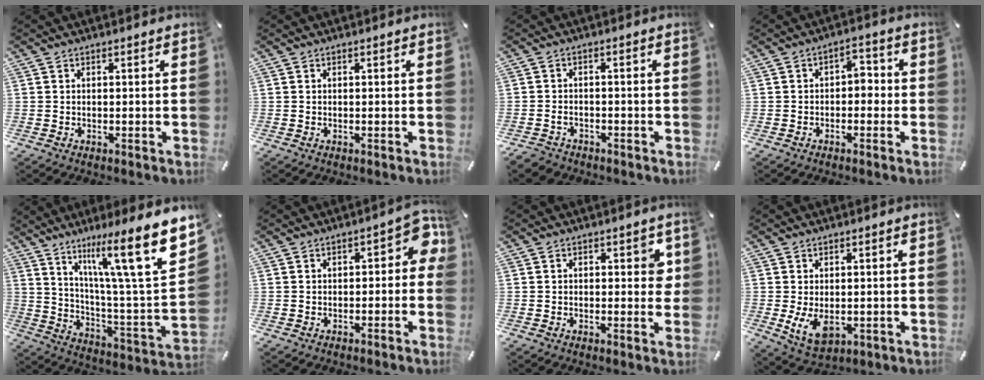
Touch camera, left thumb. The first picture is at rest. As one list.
[{"total": 0.0}, {"total": 2.9, "force": [-2.1, 1.8, 0.9], "torque": [-0.023, 0.009, -0.044]}, {"total": 3.4, "force": [-1.8, 2.2, 1.8], "torque": [-0.027, 0.014, -0.041]}, {"total": 19.2, "force": [11.7, 3.0, 15.0], "torque": [-0.232, -0.088, 0.171]}, {"total": 6.4, "force": [0.1, 3.4, 5.4], "torque": [-0.068, 0.003, -0.004]}, {"total": 4.2, "force": [0.6, 2.2, 3.5], "torque": [-0.037, -0.001, 0.002]}, {"total": 6.5, "force": [-0.9, 4.3, 4.9], "torque": [-0.100, -0.007, -0.019]}]